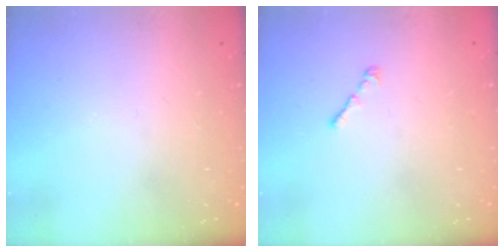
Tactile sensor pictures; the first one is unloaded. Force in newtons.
{"total": 1.0, "press": 0.9, "slide": 0.5}